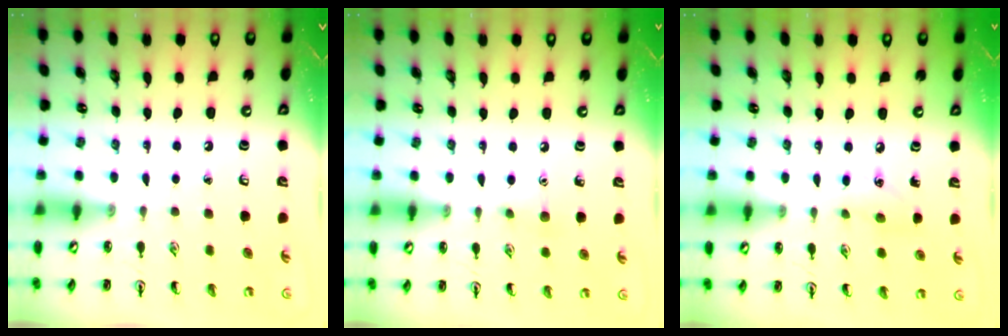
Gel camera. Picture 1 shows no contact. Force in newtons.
{"total": 6.3, "press": 6.0, "slide": 1.9}
{"total": 6.6, "press": 6.3, "slide": 1.9}